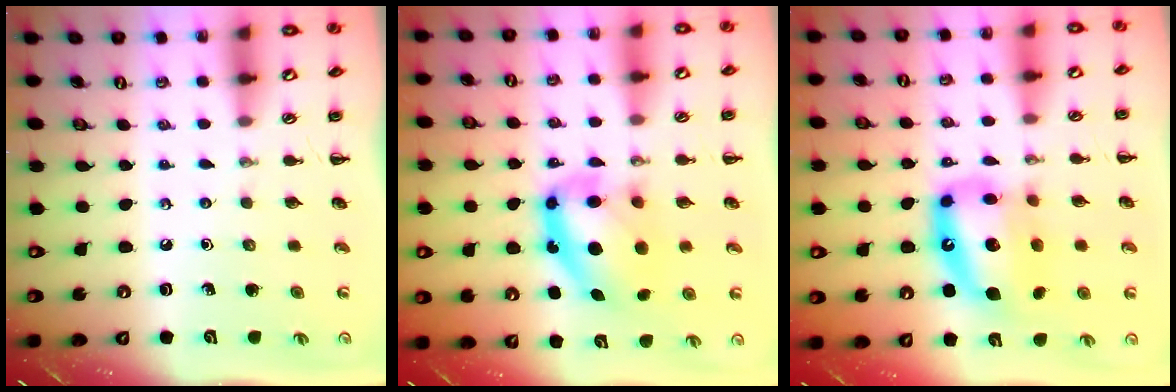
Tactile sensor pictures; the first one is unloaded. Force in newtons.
{"total": 11.8, "press": 11.4, "slide": 2.9}
{"total": 15.4, "press": 14.9, "slide": 4.0}